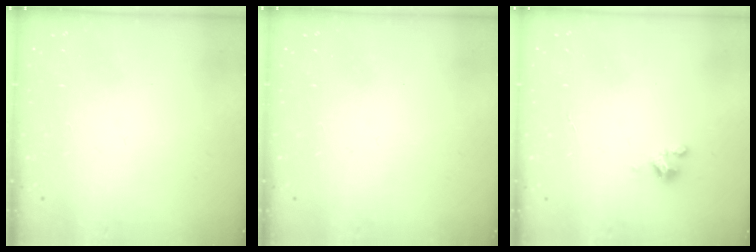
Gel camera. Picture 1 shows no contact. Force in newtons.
{"total": 0.0}
{"total": 2.4, "press": 2.4, "slide": 0.2}